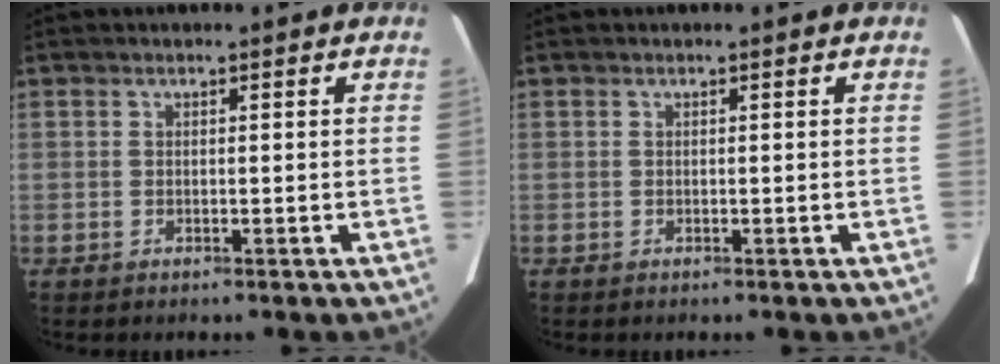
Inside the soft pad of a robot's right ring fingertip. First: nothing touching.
{"total": 0.0}